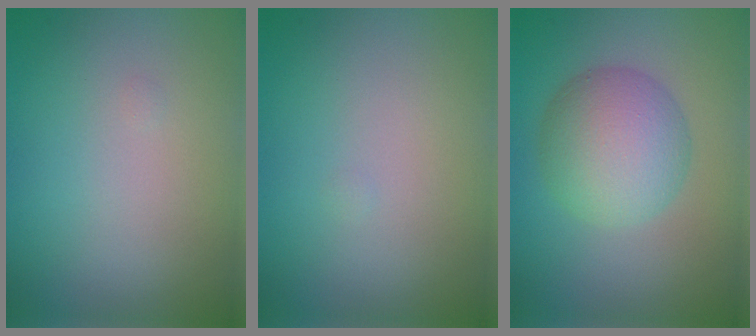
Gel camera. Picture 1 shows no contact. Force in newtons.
{"total": 0.0}
{"total": 6.1, "press": 6.1, "slide": 0.1}